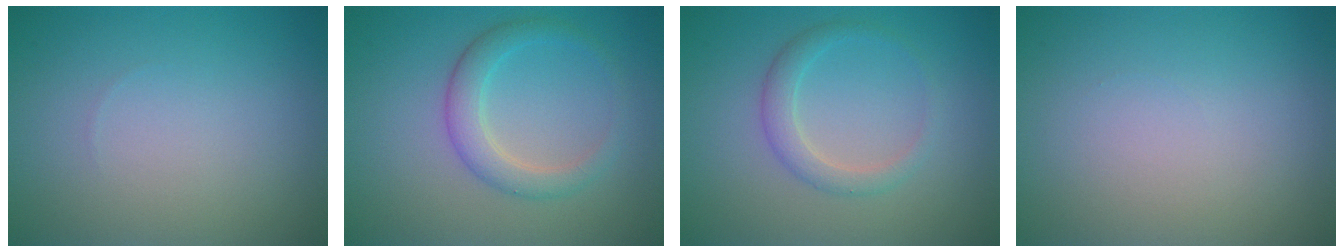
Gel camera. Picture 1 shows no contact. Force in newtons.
{"total": 2.9, "press": 2.9, "slide": 0.1}
{"total": 2.2, "press": 2.2, "slide": 0.2}
{"total": 0.0}